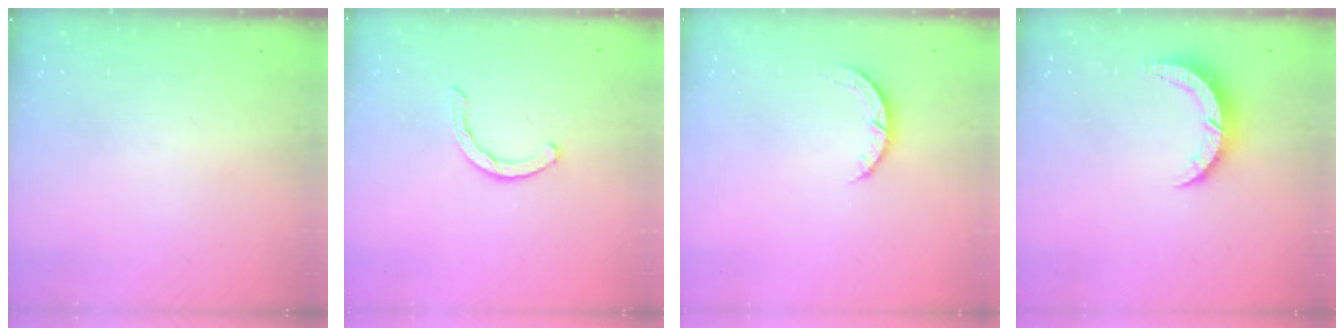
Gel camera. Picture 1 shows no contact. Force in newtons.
{"total": 2.3, "press": 2.2, "slide": 0.5}
{"total": 2.7, "press": 2.7, "slide": 0.4}
{"total": 6.0, "press": 6.0, "slide": 0.4}